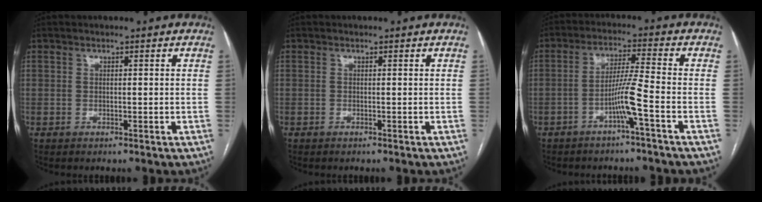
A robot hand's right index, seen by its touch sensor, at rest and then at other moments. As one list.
[{"total": 0.0}, {"total": 5.6, "force": [-2.6, -1.2, 4.9], "torque": [-0.096, 0.008, -0.048]}]